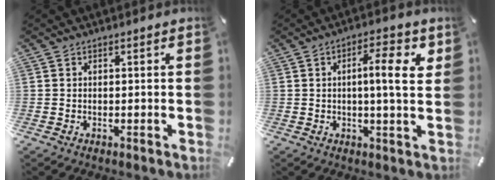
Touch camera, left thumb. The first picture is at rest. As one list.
[{"total": 6.6, "force": [1.6, 1.8, 6.1], "torque": [-0.089, -0.008, 0.017]}]